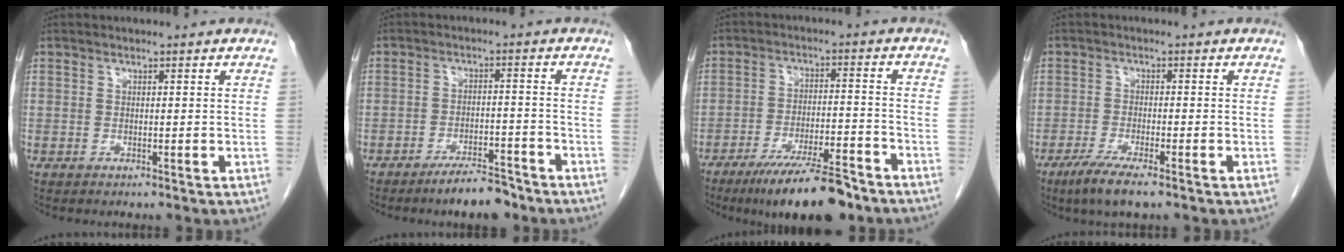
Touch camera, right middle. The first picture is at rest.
{"total": 5.8, "force": [-4.7, 1.1, 3.1], "torque": [-0.053, -0.004, -0.078]}
{"total": 12.1, "force": [-8.9, 1.3, 8.1], "torque": [-0.135, -0.025, -0.148]}
{"total": 5.4, "force": [-3.6, 0.4, 4.0], "torque": [-0.083, -0.016, -0.064]}